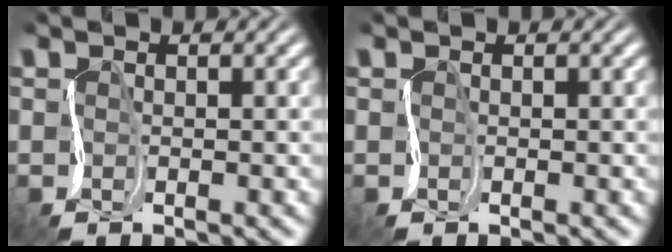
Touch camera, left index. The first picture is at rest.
{"total": 0.0}